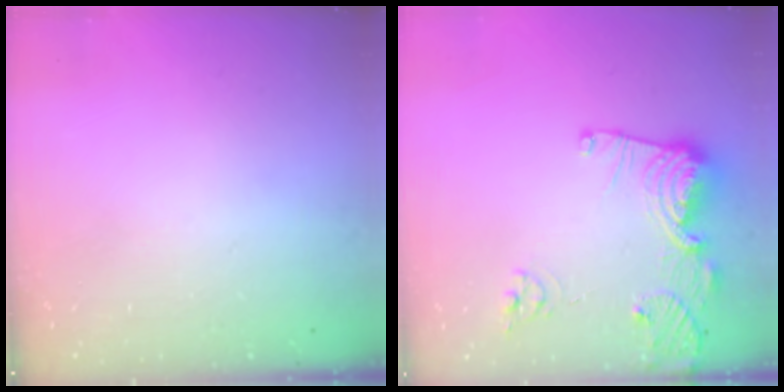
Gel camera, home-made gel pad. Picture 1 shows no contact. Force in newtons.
{"total": 15.3, "press": 15.2, "slide": 1.7}